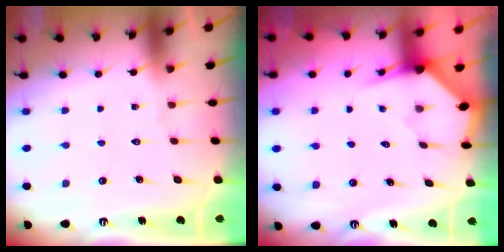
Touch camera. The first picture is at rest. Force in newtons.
{"total": 3.2, "press": 3.2, "slide": 0.3}